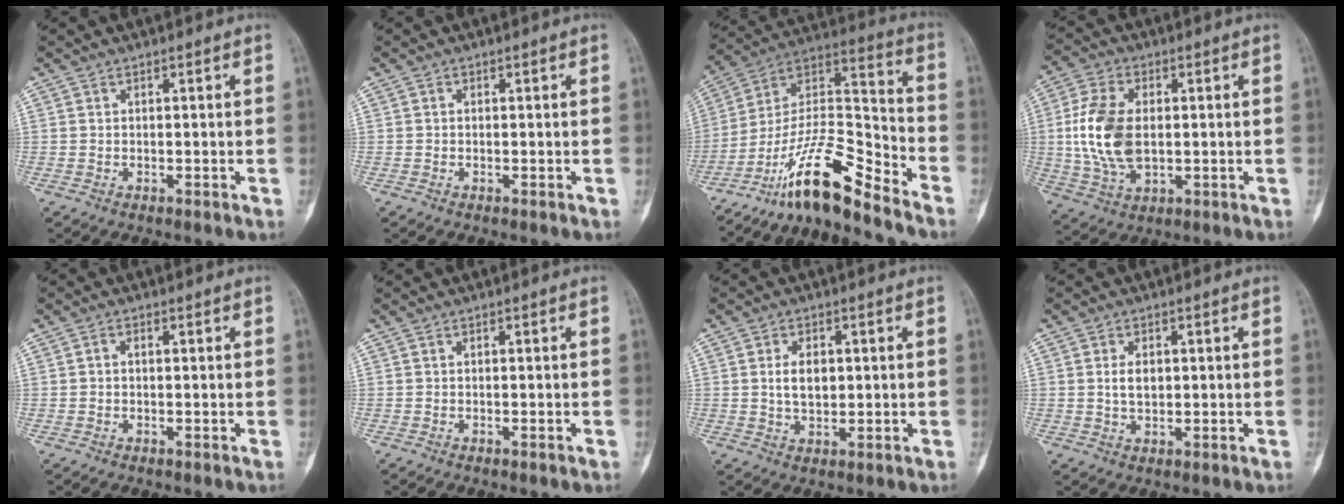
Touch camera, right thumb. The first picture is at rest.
{"total": 0.0}
{"total": 15.7, "force": [-12.7, 3.0, 8.8], "torque": [-0.157, 0.111, -0.232]}
{"total": 13.2, "force": [0.6, 7.9, 10.5], "torque": [-0.217, 0.000, 0.015]}
{"total": 0.8, "force": [0.0, 0.6, 0.6], "torque": [-0.006, 0.002, -0.004]}
{"total": 0.0}
{"total": 5.1, "force": [0.7, 3.2, 3.9], "torque": [-0.058, -0.003, 0.014]}
{"total": 3.4, "force": [0.5, 2.1, 2.6], "torque": [-0.038, -0.002, 0.011]}